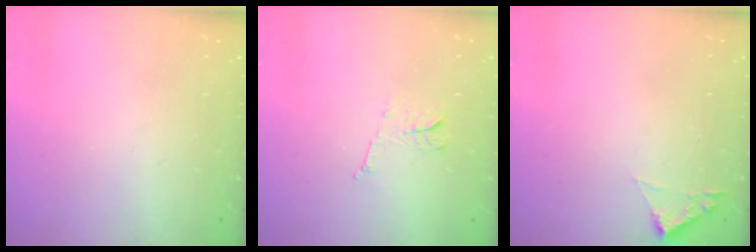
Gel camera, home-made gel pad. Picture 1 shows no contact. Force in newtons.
{"total": 6.0, "press": 6.0, "slide": 0.5}
{"total": 1.8, "press": 1.8, "slide": 0.2}